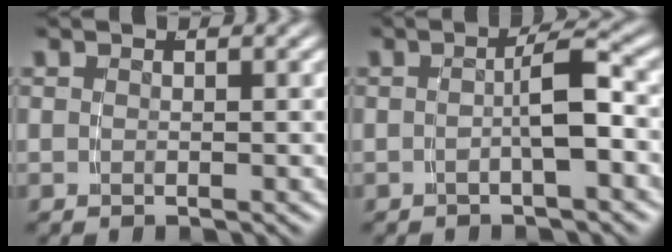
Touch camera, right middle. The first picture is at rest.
{"total": 2.9, "force": [-0.8, -0.2, 2.7], "torque": [-0.035, 0.003, -0.011]}